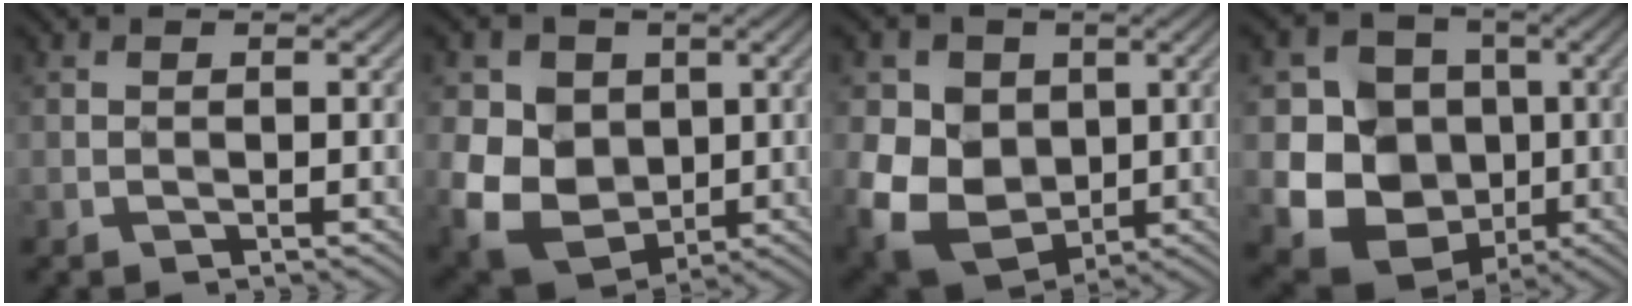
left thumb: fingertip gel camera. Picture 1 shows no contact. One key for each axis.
{"total": 10.5, "fx": 0.6, "fy": 8.7, "fz": 5.8, "tx": -0.153, "ty": -0.009, "tz": 0.010}
{"total": 11.4, "fx": 0.2, "fy": 9.4, "fz": 6.5, "tx": -0.166, "ty": -0.012, "tz": 0.002}
{"total": 12.7, "fx": -1.5, "fy": 11.5, "fz": 5.3, "tx": -0.135, "ty": -0.025, "tz": -0.042}